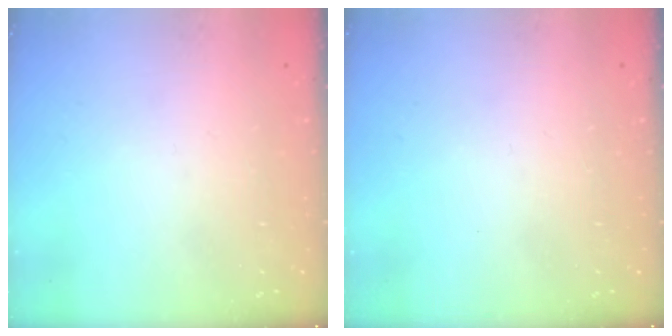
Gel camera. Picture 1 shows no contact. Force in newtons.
{"total": 0.0}